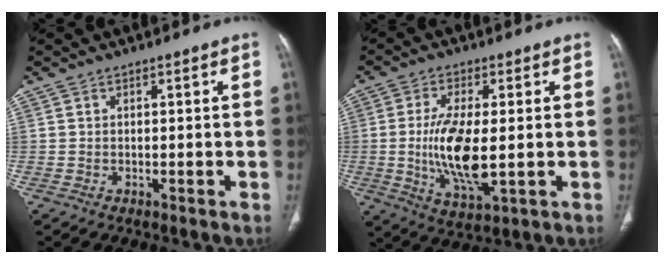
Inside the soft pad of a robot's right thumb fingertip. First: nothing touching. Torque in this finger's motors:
{"motor_torque": [1.97, 2.08, 1.64, -0.96, 0.16]}